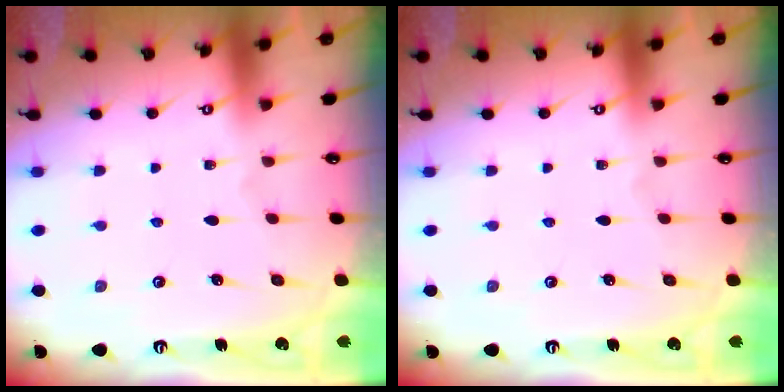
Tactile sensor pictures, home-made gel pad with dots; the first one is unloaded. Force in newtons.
{"total": 0.0}